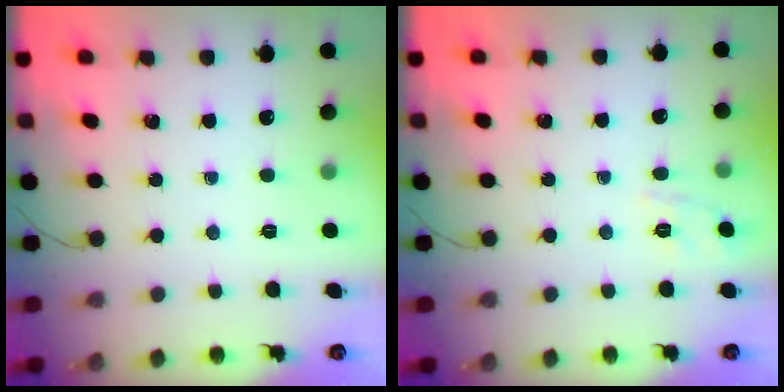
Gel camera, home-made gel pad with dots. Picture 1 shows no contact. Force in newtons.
{"total": 1.9, "press": 0.2, "slide": 1.9}